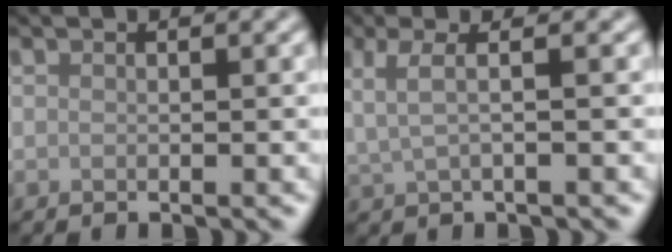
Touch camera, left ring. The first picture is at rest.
{"total": 2.5, "force": [0.6, 0.7, 2.3], "torque": [-0.042, 0.002, 0.012]}